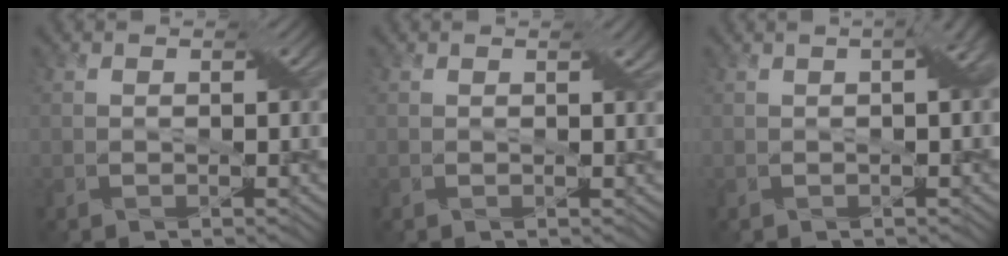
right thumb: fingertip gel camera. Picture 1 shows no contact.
{"total": 1.2, "force": [0.6, 0.2, 1.0], "torque": [-0.015, 0.002, 0.010]}
{"total": 2.7, "force": [0.4, 0.7, 2.6], "torque": [-0.036, 0.015, 0.007]}